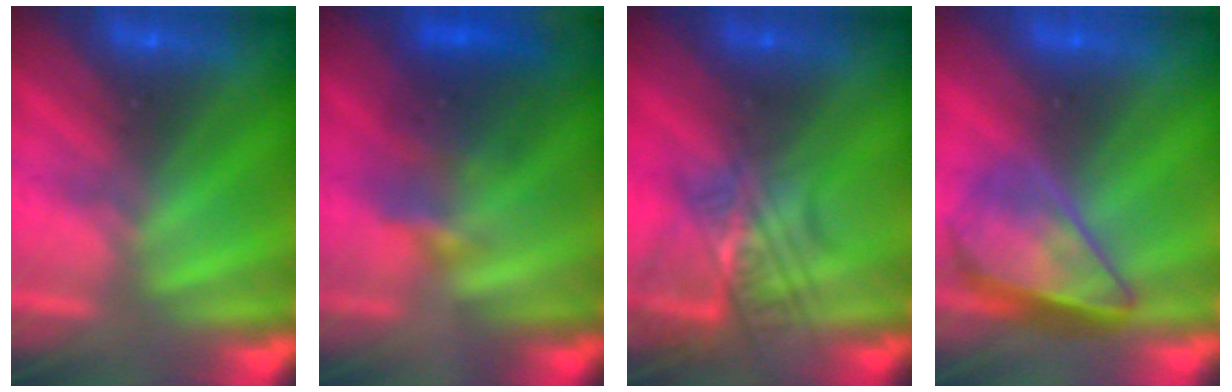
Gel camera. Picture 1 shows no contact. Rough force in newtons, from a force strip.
{"total": 3.7}
{"total": 2.4}
{"total": 3.9}